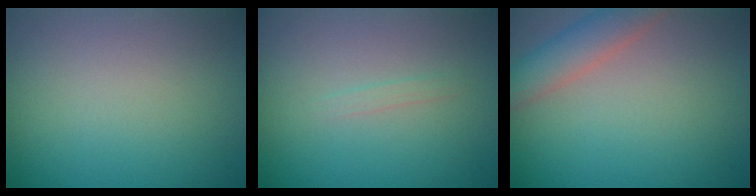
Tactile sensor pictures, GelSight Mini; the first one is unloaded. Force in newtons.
{"total": 0.6, "press": 0.6, "slide": 0.1}
{"total": 3.8, "press": 3.8, "slide": 0.3}